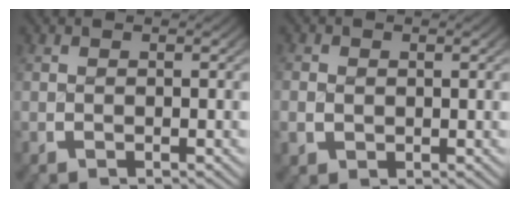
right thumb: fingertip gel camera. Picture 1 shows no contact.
{"total": 1.5, "force": [0.1, 1.3, 0.7], "torque": [-0.017, 0.000, 0.006]}